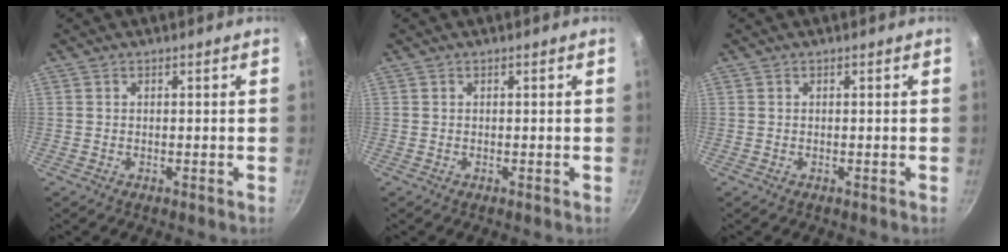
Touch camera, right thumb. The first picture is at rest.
{"total": 0.0}
{"total": 0.0}